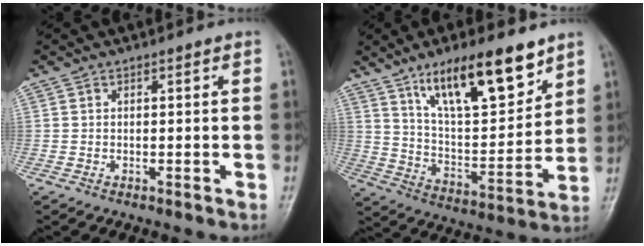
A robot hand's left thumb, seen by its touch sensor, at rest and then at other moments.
{"total": 17.6, "force": [11.3, 5.7, 12.3], "torque": [-0.170, -0.057, 0.204]}